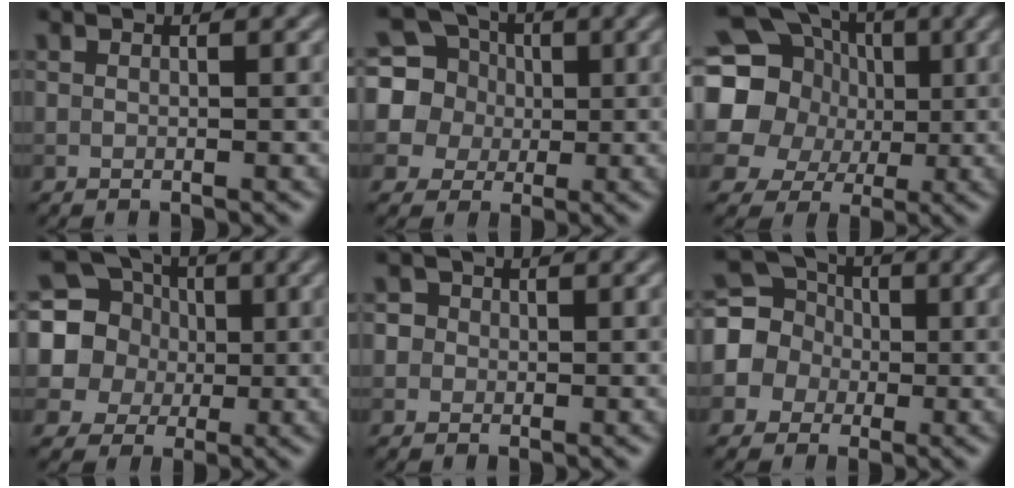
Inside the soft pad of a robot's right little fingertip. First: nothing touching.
{"total": 8.8, "force": [2.2, 8.0, 2.9], "torque": [-0.078, 0.037, 0.026]}
{"total": 19.9, "force": [3.8, 17.9, 7.7], "torque": [-0.177, 0.016, 0.028]}
{"total": 10.8, "force": [1.7, 10.0, 3.8], "torque": [-0.115, 0.033, 0.020]}
{"total": 2.9, "force": [0.9, 2.6, 1.0], "torque": [0.008, 0.016, -0.008]}
{"total": 5.6, "force": [0.0, 5.3, 1.8], "torque": [-0.033, 0.016, -0.026]}